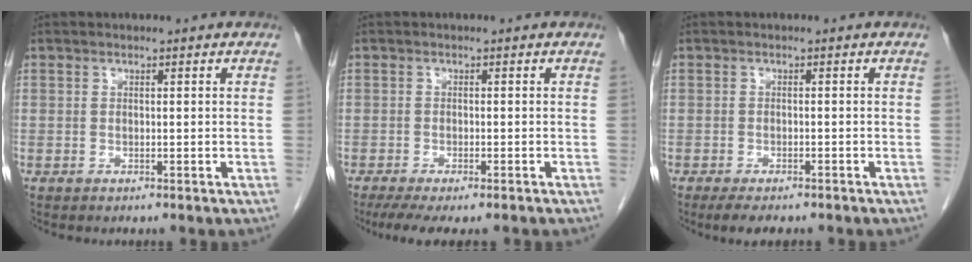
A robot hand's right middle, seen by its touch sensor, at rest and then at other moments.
{"total": 8.0, "force": [-6.3, 1.7, 4.5], "torque": [-0.063, -0.011, -0.096]}
{"total": 4.5, "force": [-3.5, 1.4, 2.4], "torque": [-0.035, -0.008, -0.046]}